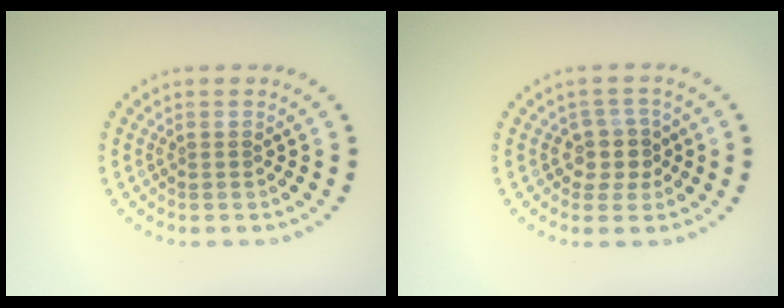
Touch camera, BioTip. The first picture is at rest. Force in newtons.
{"total": 2.6, "press": 2.2, "slide": 1.4}